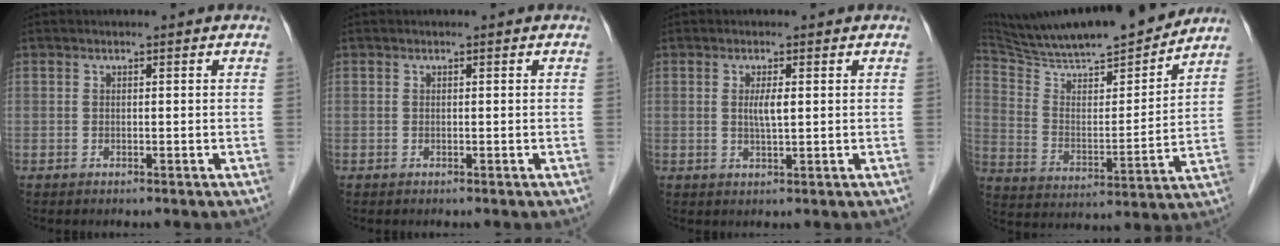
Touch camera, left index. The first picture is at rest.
{"total": 0.0}
{"total": 2.1, "force": [-0.7, 0.2, 2.0], "torque": [-0.039, -0.007, -0.012]}
{"total": 19.9, "force": [18.1, 1.4, 8.2], "torque": [-0.142, -0.011, 0.286]}